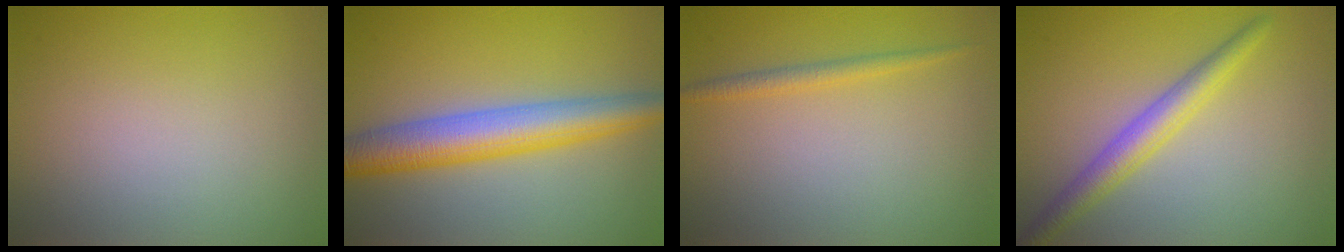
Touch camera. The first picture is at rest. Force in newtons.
{"total": 6.3, "press": 6.3, "slide": 0.0}
{"total": 1.4, "press": 1.4, "slide": 0.1}
{"total": 3.4, "press": 3.4, "slide": 0.1}